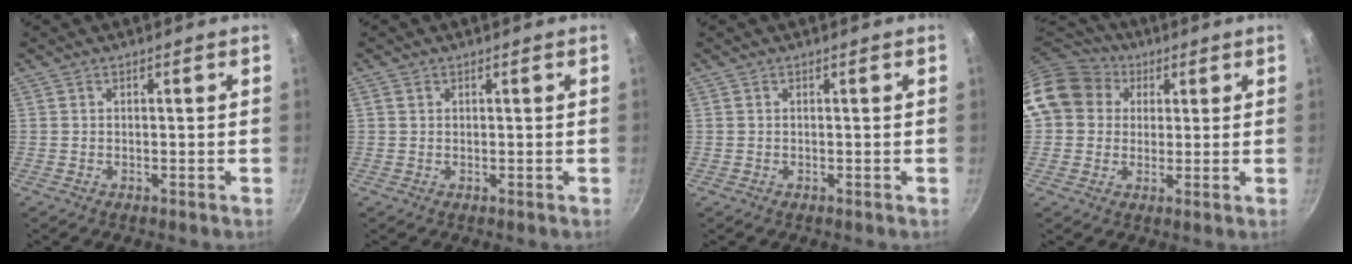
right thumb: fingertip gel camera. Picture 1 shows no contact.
{"total": 1.1, "force": [0.6, 0.9, 0.3], "torque": [-0.004, 0.001, 0.009]}
{"total": 0.0}
{"total": 15.1, "force": [4.7, 12.8, 6.5], "torque": [-0.114, 0.027, 0.076]}